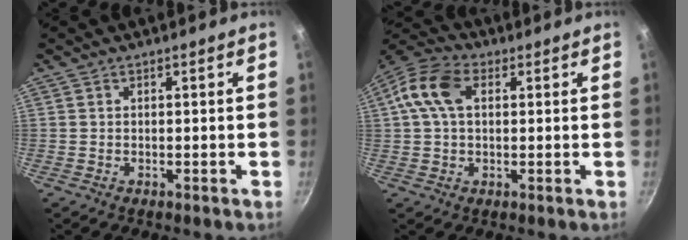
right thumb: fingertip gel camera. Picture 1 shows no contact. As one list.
[{"total": 10.1, "force": [2.3, 6.6, 7.3], "torque": [-0.131, 0.019, 0.028]}]